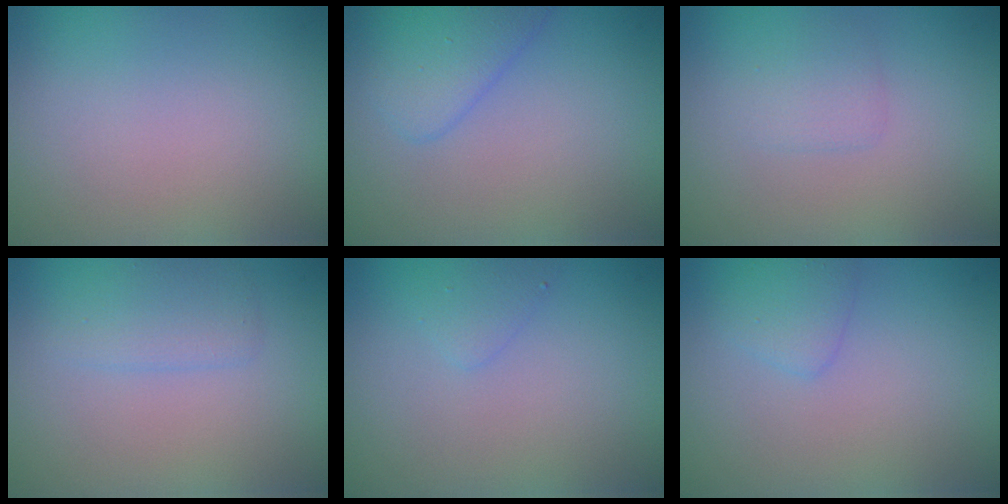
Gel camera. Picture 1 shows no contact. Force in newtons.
{"total": 2.9, "press": 2.9, "slide": 0.3}
{"total": 1.3, "press": 1.2, "slide": 0.0}
{"total": 1.9, "press": 1.9, "slide": 0.1}
{"total": 1.0, "press": 1.0, "slide": 0.1}
{"total": 1.4, "press": 1.4, "slide": 0.1}